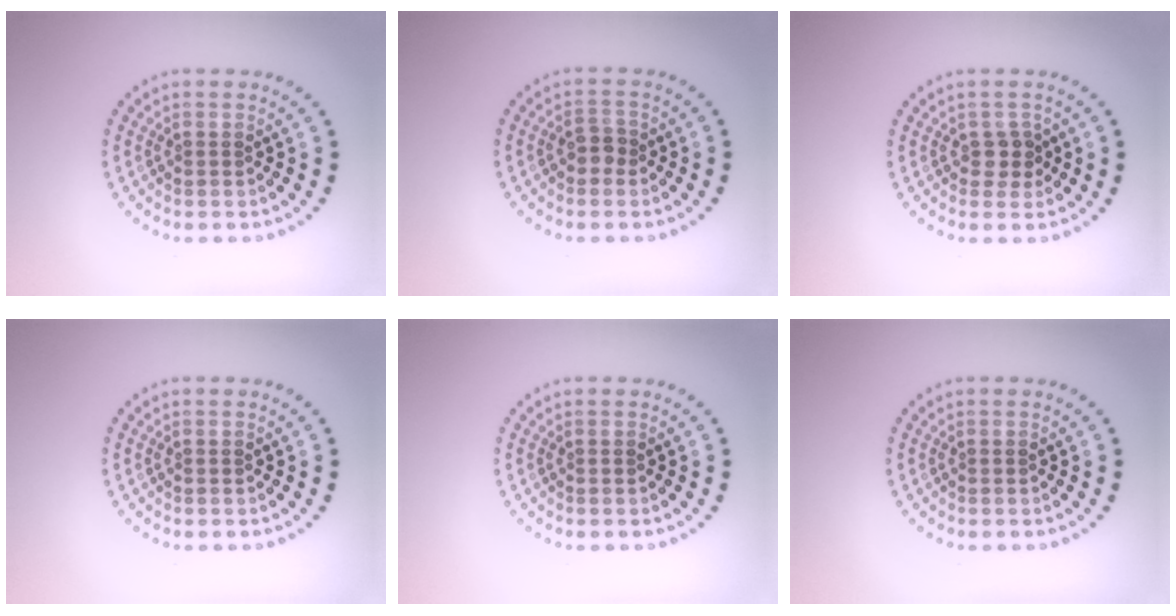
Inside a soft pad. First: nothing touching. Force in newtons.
{"total": 1.6, "press": 1.5, "slide": 0.5}
{"total": 1.6, "press": 1.4, "slide": 0.8}
{"total": 0.0}
{"total": 0.0}
{"total": 0.0}